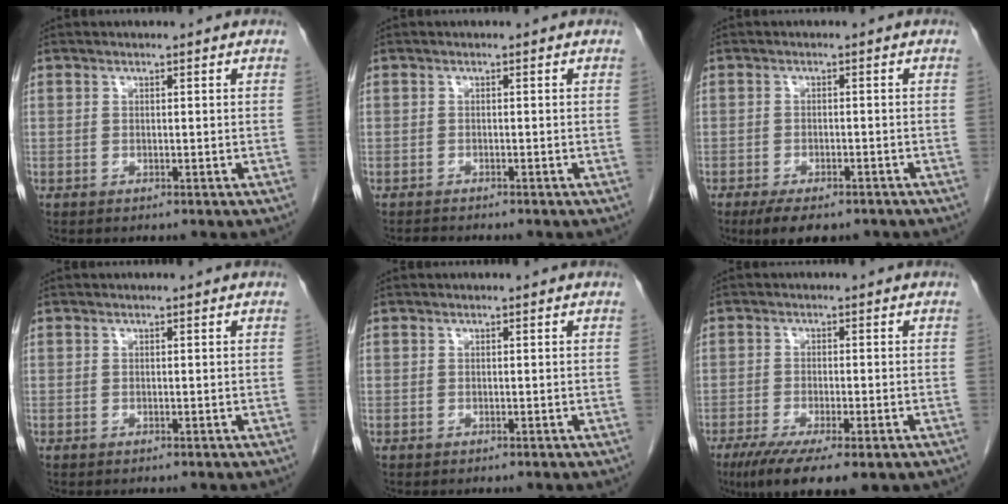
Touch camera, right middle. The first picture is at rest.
{"total": 1.5, "force": [-1.4, 0.0, 0.4], "torque": [-0.011, -0.005, -0.021]}
{"total": 6.2, "force": [-4.7, 2.1, 3.5], "torque": [-0.052, -0.009, -0.068]}
{"total": 0.0}
{"total": 0.0}
{"total": 10.5, "force": [-6.6, 2.5, 7.8], "torque": [-0.119, -0.023, -0.100]}